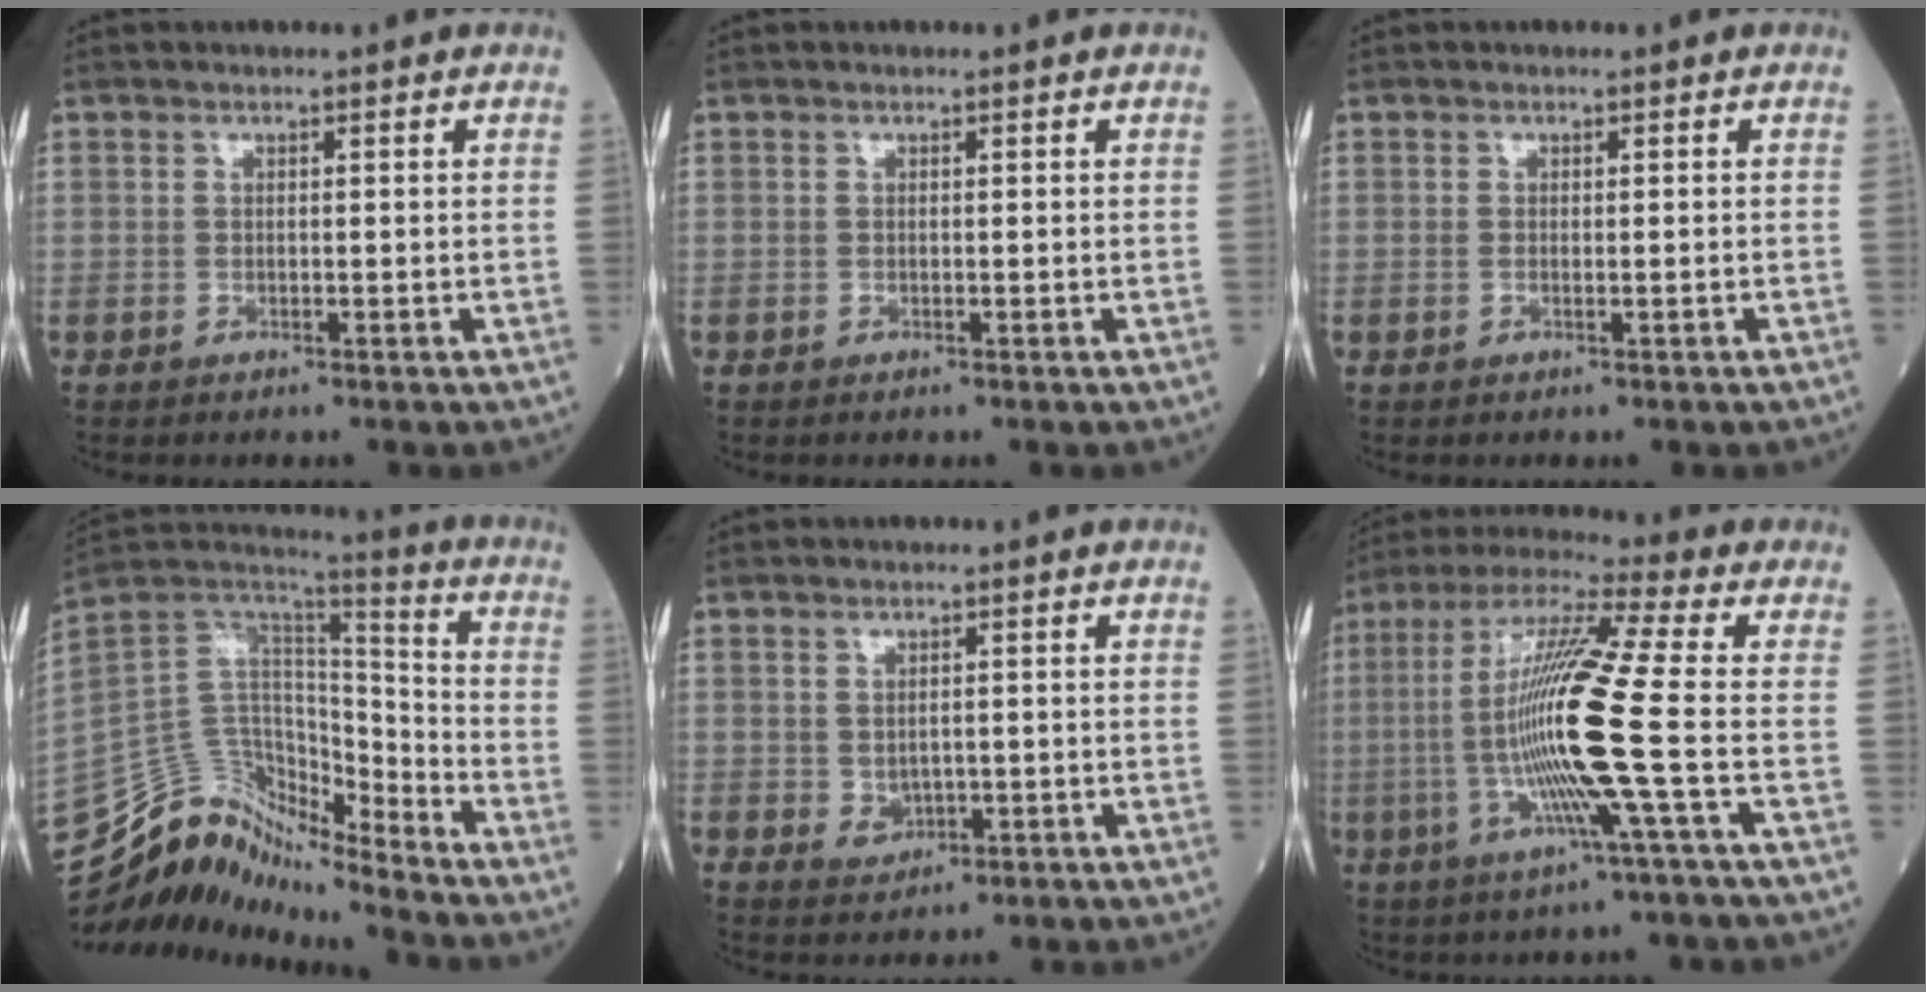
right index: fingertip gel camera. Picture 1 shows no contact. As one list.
[{"total": 0.0}, {"total": 0.5, "force": [-0.2, 0.1, 0.5], "torque": [-0.014, -0.002, 0.000]}, {"total": 12.1, "force": [-11.2, 4.3, 0.8], "torque": [-0.015, 0.113, -0.207]}, {"total": 2.2, "force": [-0.4, 1.8, 1.3], "torque": [-0.021, -0.001, 0.003]}, {"total": 16.3, "force": [-2.7, -1.4, 16.0], "torque": [-0.319, -0.006, -0.066]}]